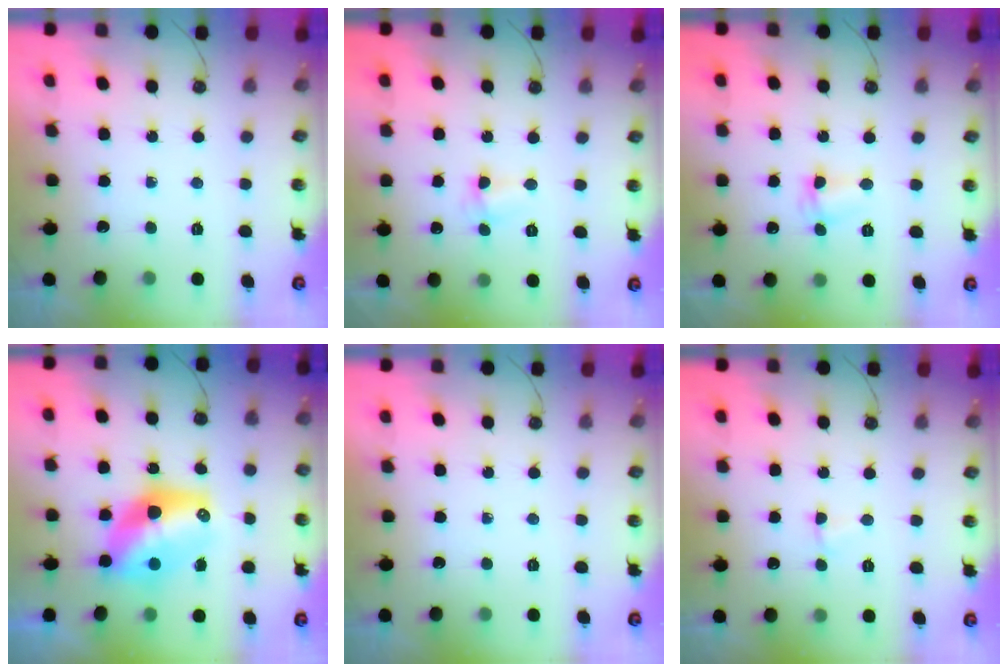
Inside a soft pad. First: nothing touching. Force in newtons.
{"total": 2.5, "press": 2.4, "slide": 0.5}
{"total": 2.4, "press": 2.4, "slide": 0.3}
{"total": 12.5, "press": 12.5, "slide": 1.0}
{"total": 0.0}
{"total": 2.4, "press": 2.4, "slide": 0.5}